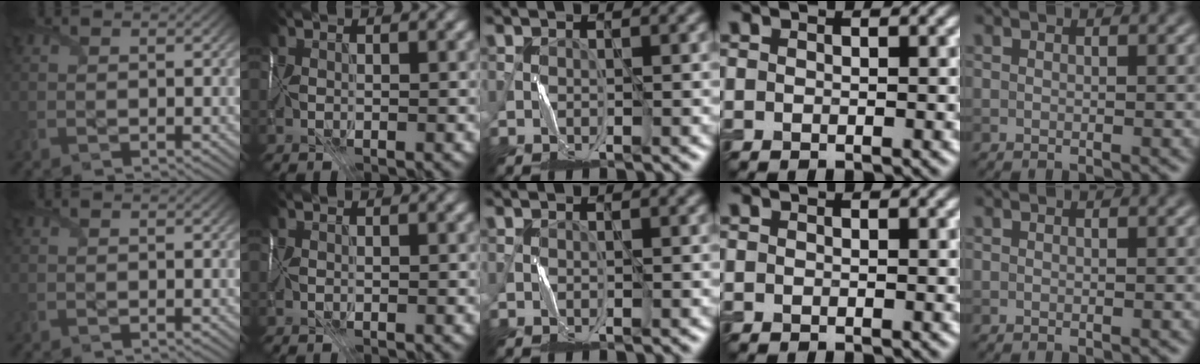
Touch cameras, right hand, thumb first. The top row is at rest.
{}